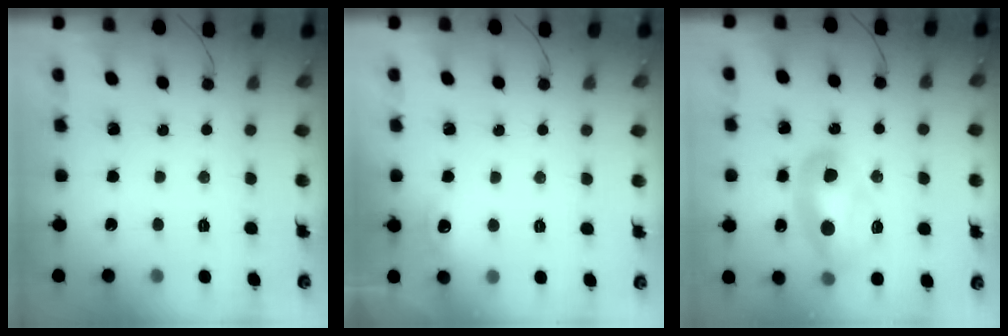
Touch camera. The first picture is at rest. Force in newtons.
{"total": 6.4, "press": 6.3, "slide": 1.5}
{"total": 14.1, "press": 14.1, "slide": 0.7}